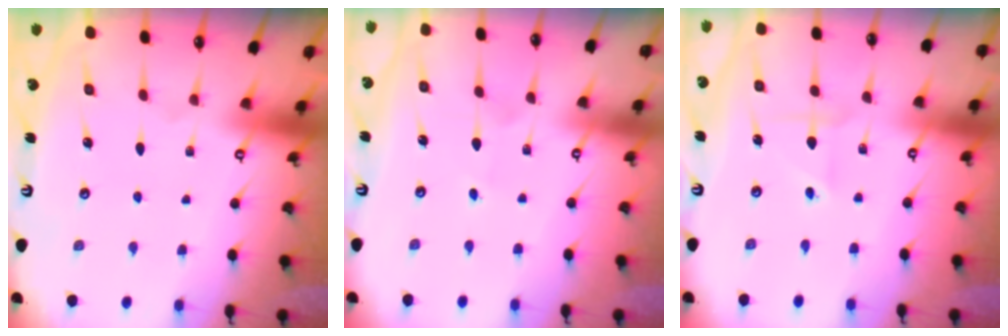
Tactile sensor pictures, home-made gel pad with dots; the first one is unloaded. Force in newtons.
{"total": 2.2, "press": 2.1, "slide": 0.2}
{"total": 2.5, "press": 2.4, "slide": 0.6}